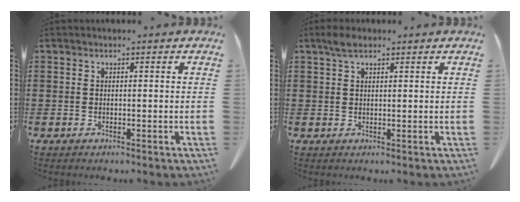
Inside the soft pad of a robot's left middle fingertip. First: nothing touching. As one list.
[{"total": 2.3, "force": [1.4, 0.9, 1.5], "torque": [-0.034, 0.005, 0.025]}]